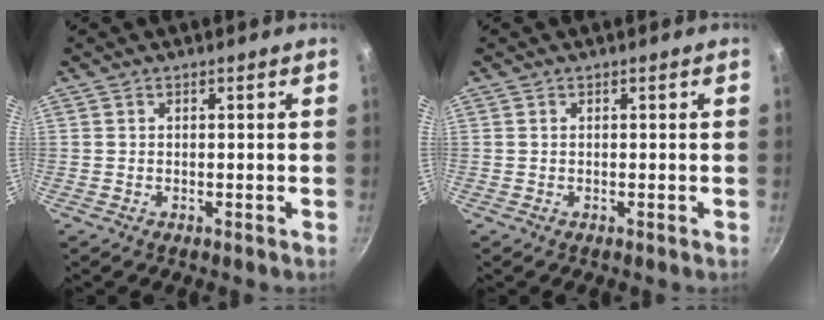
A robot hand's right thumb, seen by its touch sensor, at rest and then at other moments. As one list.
[{"total": 0.0}]